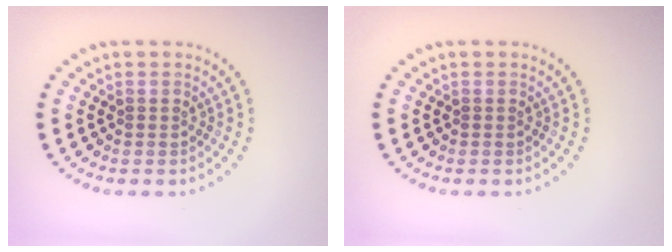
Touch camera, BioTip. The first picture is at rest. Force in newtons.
{"total": 0.0}